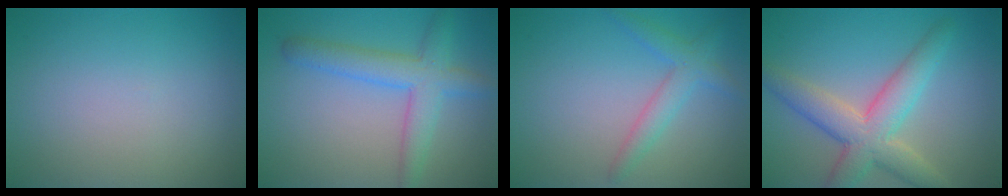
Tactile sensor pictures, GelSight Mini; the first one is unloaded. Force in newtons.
{"total": 4.6, "press": 4.6, "slide": 0.1}
{"total": 2.6, "press": 2.6, "slide": 0.2}
{"total": 6.0, "press": 6.0, "slide": 0.5}